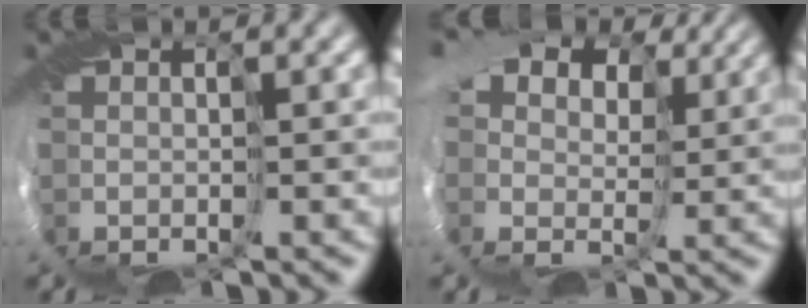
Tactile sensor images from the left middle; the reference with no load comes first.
{"total": 12.3, "force": [6.4, 8.1, 6.6], "torque": [-0.156, 0.040, 0.096]}